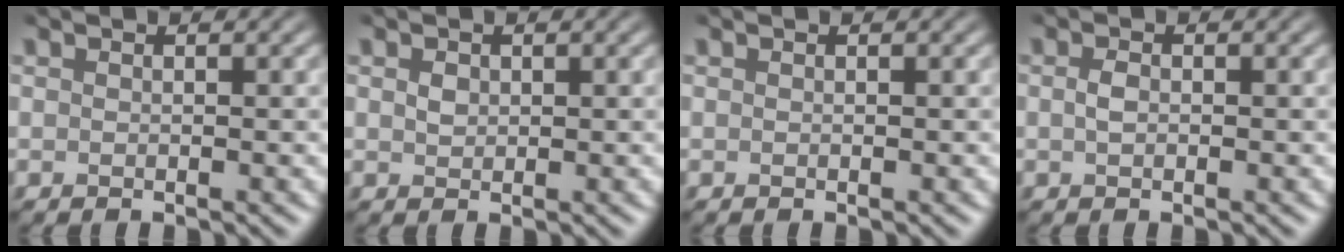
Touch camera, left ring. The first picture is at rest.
{"total": 1.0, "force": [0.3, 0.8, 0.5], "torque": [-0.013, 0.000, 0.006]}
{"total": 0.0}
{"total": 1.0, "force": [0.0, 0.6, 0.8], "torque": [-0.021, 0.000, -0.002]}